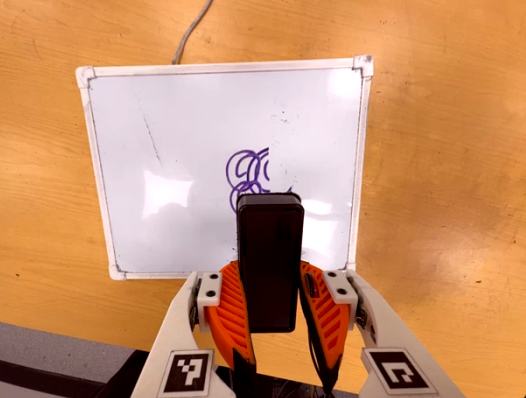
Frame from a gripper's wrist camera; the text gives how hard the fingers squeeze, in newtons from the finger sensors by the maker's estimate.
{"total": 7.2, "left": 5.7, "right": 8.6}